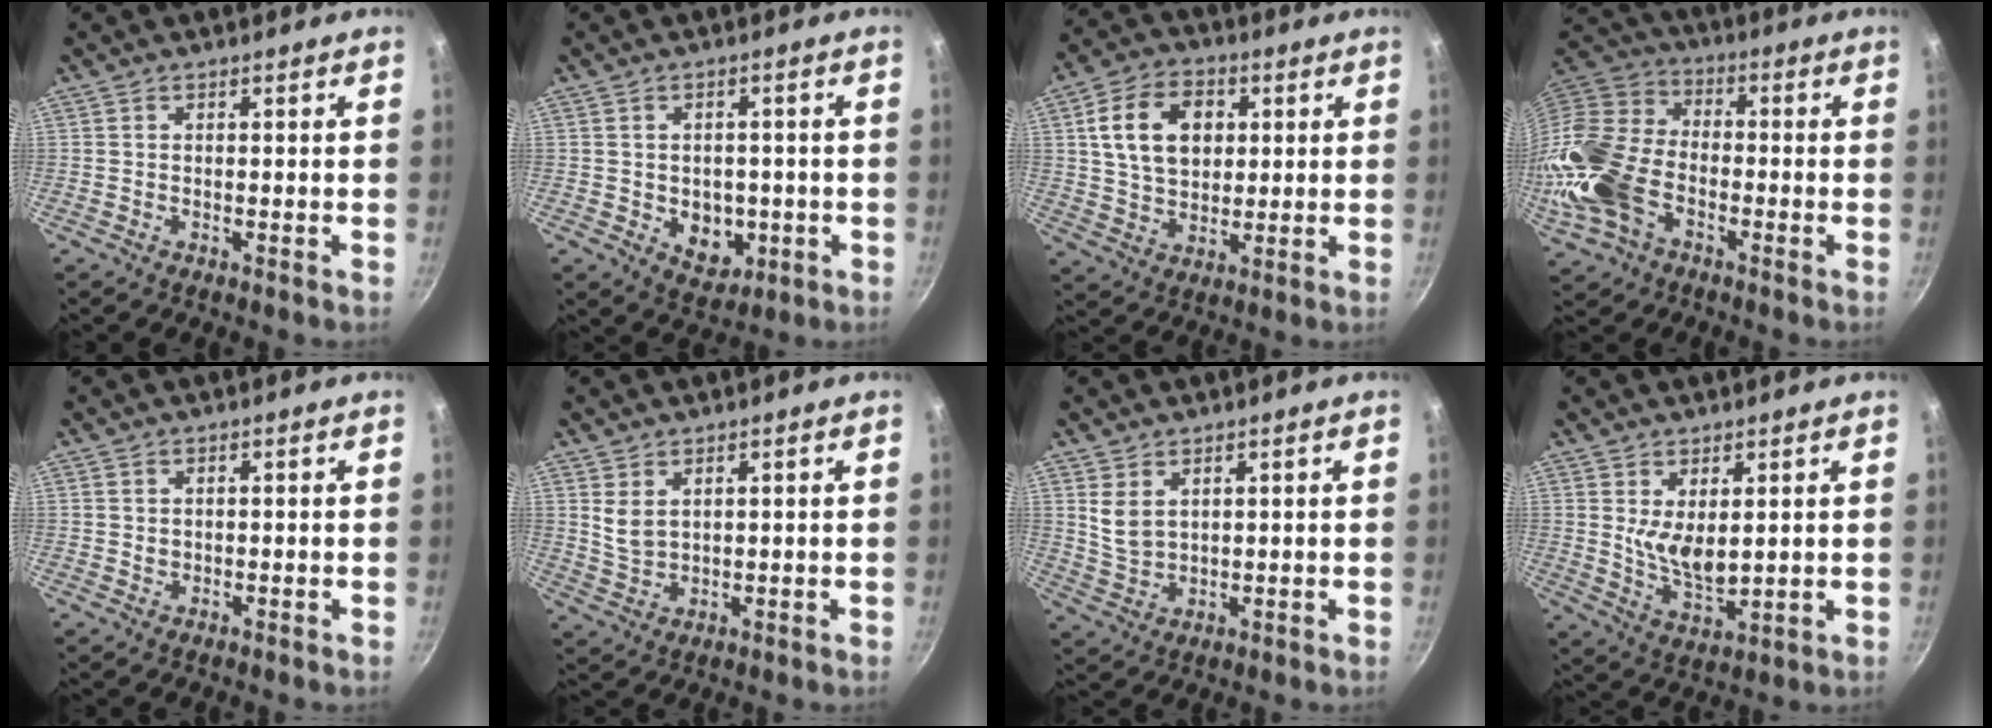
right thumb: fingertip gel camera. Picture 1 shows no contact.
{"total": 7.2, "force": [-1.5, 5.7, 4.2], "torque": [-0.031, 0.002, -0.009]}
{"total": 13.2, "force": [3.0, 9.4, 8.7], "torque": [-0.130, 0.002, 0.049]}
{"total": 18.6, "force": [-6.2, 12.2, 12.5], "torque": [-0.256, 0.039, -0.141]}
{"total": 0.9, "force": [0.2, 0.8, 0.3], "torque": [-0.003, 0.001, 0.005]}
{"total": 4.0, "force": [1.9, 2.4, 2.6], "torque": [-0.045, -0.017, 0.044]}
{"total": 4.8, "force": [2.2, 2.9, 3.0], "torque": [-0.051, -0.022, 0.051]}
{"total": 7.0, "force": [1.9, 3.5, 5.8], "torque": [-0.087, -0.031, 0.048]}